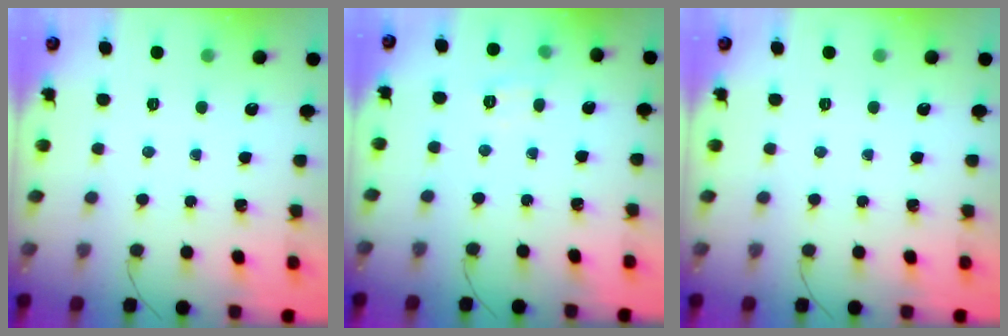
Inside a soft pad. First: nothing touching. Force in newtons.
{"total": 6.5, "press": 6.4, "slide": 1.1}
{"total": 0.0}